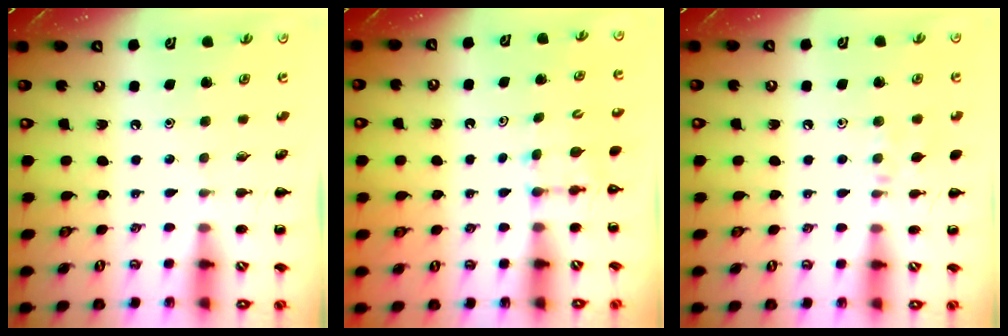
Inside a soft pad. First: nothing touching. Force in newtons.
{"total": 3.7, "press": 3.6, "slide": 1.0}
{"total": 7.2, "press": 7.1, "slide": 1.5}